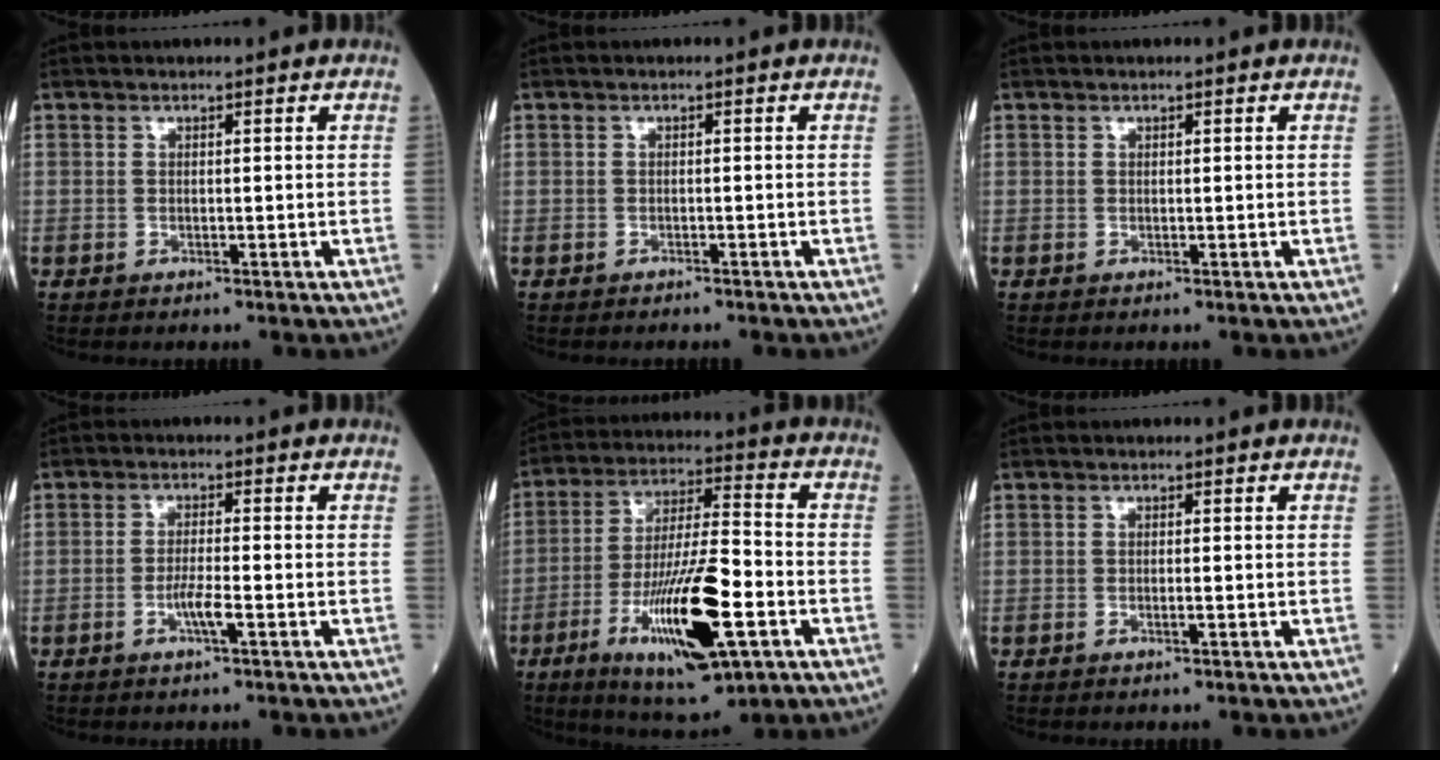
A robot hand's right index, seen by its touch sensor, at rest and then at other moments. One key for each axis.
{"total": 1.6, "fx": -1.4, "fy": 0.5, "fz": 0.6, "tx": -0.015, "ty": -0.002, "tz": -0.016}
{"total": 0.0}
{"total": 3.2, "fx": -1.3, "fy": 0.0, "fz": 2.9, "tx": -0.058, "ty": -0.002, "tz": -0.027}
{"total": 17.9, "fx": -6.6, "fy": 3.4, "fz": 16.3, "tx": -0.305, "ty": -0.018, "tz": -0.105}
{"total": 0.7, "fx": -0.3, "fy": 0.0, "fz": 0.7, "tx": -0.015, "ty": -0.001, "tz": -0.004}